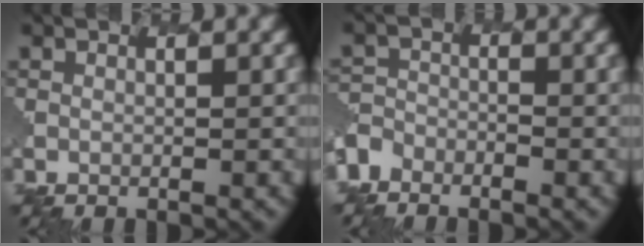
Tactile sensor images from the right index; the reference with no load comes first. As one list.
[{"total": 5.7, "force": [-4.9, 2.7, -1.0], "torque": [-0.010, -0.009, -0.092]}]